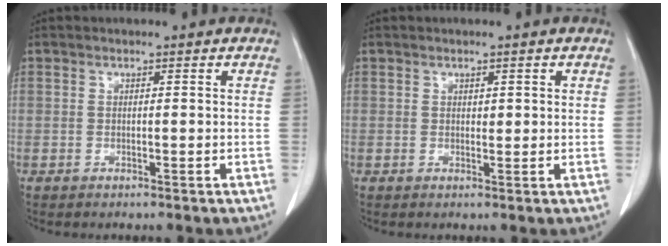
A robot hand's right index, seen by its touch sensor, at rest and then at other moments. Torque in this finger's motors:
{"motor_torque": [-0.14, 0.02, 0.01, 0.00]}